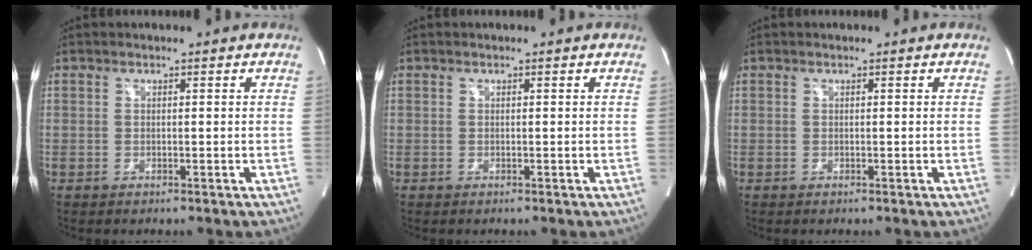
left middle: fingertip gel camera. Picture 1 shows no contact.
{"total": 0.0}
{"total": 0.0}